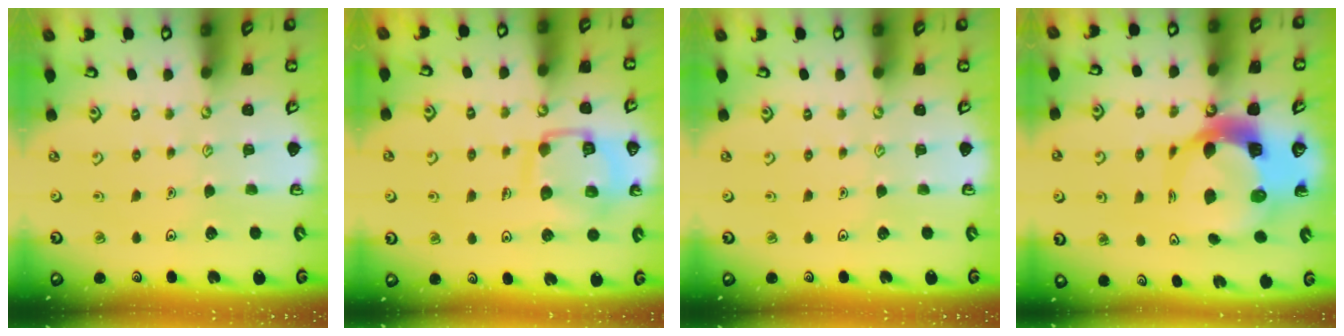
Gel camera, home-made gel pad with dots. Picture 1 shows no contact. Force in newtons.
{"total": 13.2, "press": 13.1, "slide": 1.4}
{"total": 0.0}
{"total": 10.1, "press": 10.0, "slide": 1.5}